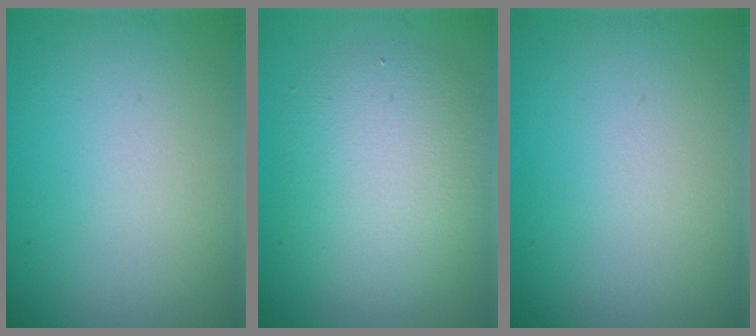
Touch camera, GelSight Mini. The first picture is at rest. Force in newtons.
{"total": 5.3, "press": 5.3, "slide": 0.5}
{"total": 0.0}